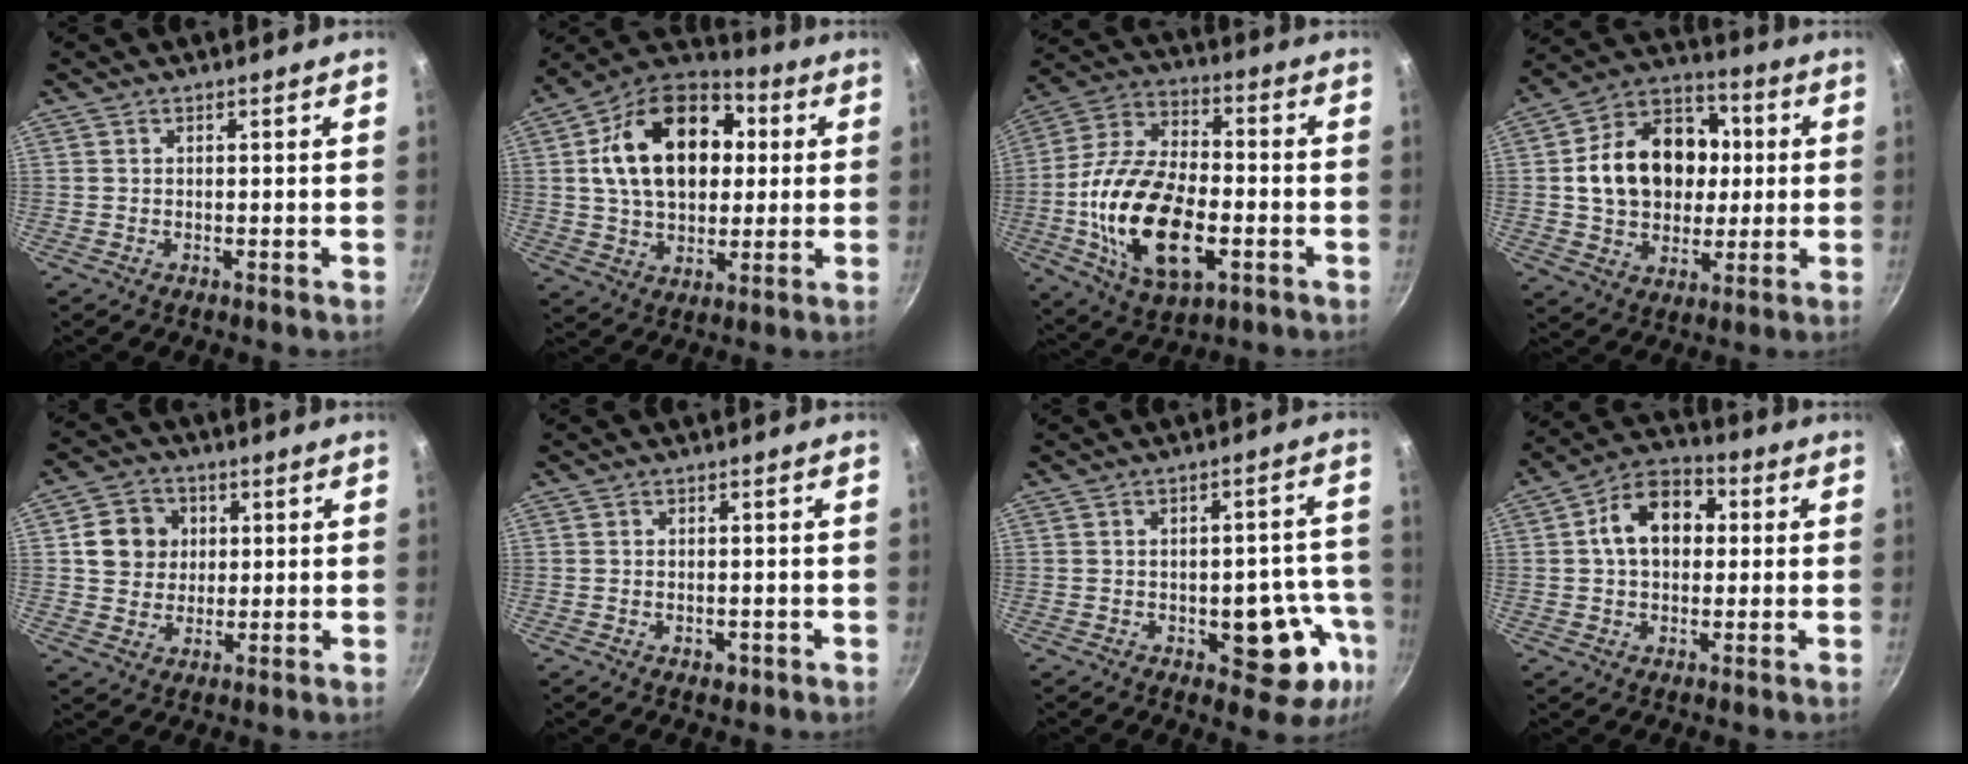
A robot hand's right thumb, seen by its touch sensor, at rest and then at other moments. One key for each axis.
{"total": 22.3, "fx": 4.0, "fy": 15.2, "fz": 15.8, "tx": -0.238, "ty": 0.022, "tz": 0.054}
{"total": 22.3, "fx": -5.0, "fy": 12.0, "fz": 18.1, "tx": -0.337, "ty": 0.025, "tz": -0.090}
{"total": 19.6, "fx": 1.7, "fy": 15.0, "fz": 12.4, "tx": -0.168, "ty": 0.028, "tz": 0.022}
{"total": 8.2, "fx": 1.8, "fy": 7.4, "fz": 3.1, "tx": -0.022, "ty": 0.009, "tz": 0.025}
{"total": 2.0, "fx": -0.7, "fy": 1.3, "fz": 1.4, "tx": -0.018, "ty": 0.000, "tz": -0.009}
{"total": 13.1, "fx": -4.4, "fy": 6.8, "fz": 10.3, "tx": -0.058, "ty": 0.026, "tz": -0.052}
{"total": 12.0, "fx": 1.7, "fy": 8.4, "fz": 8.3, "tx": -0.096, "ty": 0.026, "tz": 0.010}